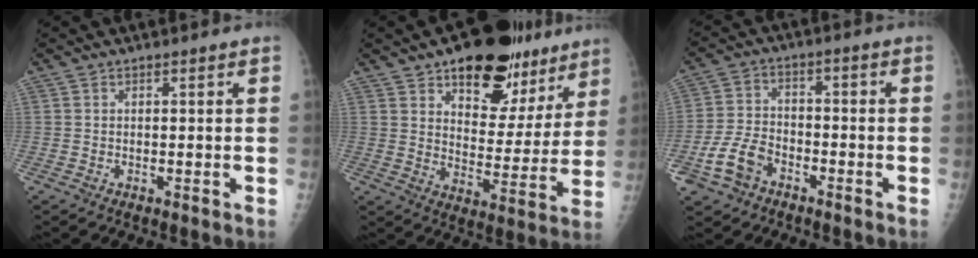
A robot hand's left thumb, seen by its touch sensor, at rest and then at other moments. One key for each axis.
{"total": 19.7, "fx": 12.6, "fy": 10.5, "fz": 10.8, "tx": -0.086, "ty": -0.056, "tz": 0.181}
{"total": 8.9, "fx": -4.6, "fy": 6.1, "fz": 4.6, "tx": -0.090, "ty": 0.028, "tz": -0.086}